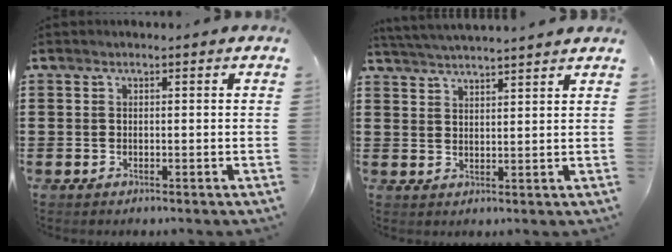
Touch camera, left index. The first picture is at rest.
{"total": 3.5, "force": [3.4, -0.6, 0.2], "torque": [-0.016, -0.014, 0.061]}